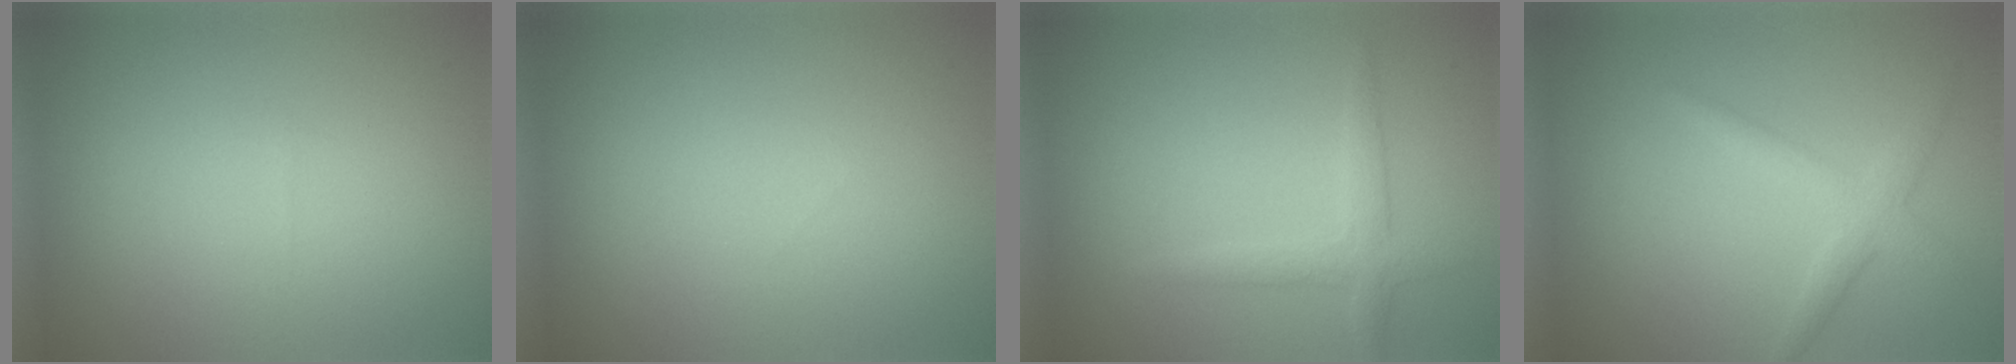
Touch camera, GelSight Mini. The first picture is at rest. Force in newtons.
{"total": 0.0}
{"total": 2.1, "press": 2.1, "slide": 0.1}
{"total": 2.3, "press": 2.2, "slide": 0.1}